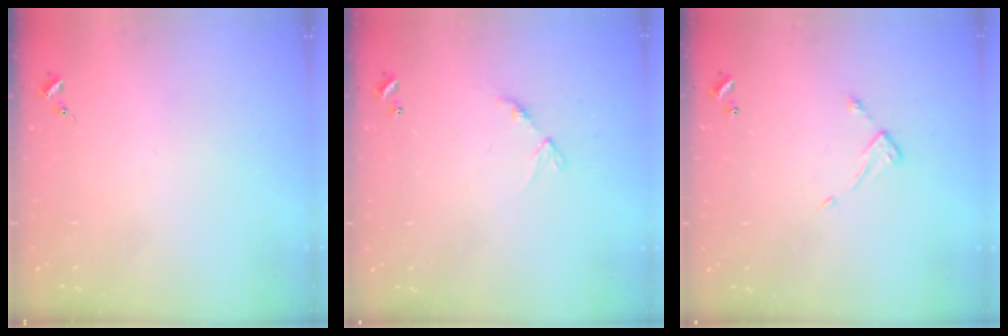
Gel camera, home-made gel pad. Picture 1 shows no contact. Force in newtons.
{"total": 6.2, "press": 6.2, "slide": 0.7}
{"total": 5.1, "press": 5.1, "slide": 0.4}